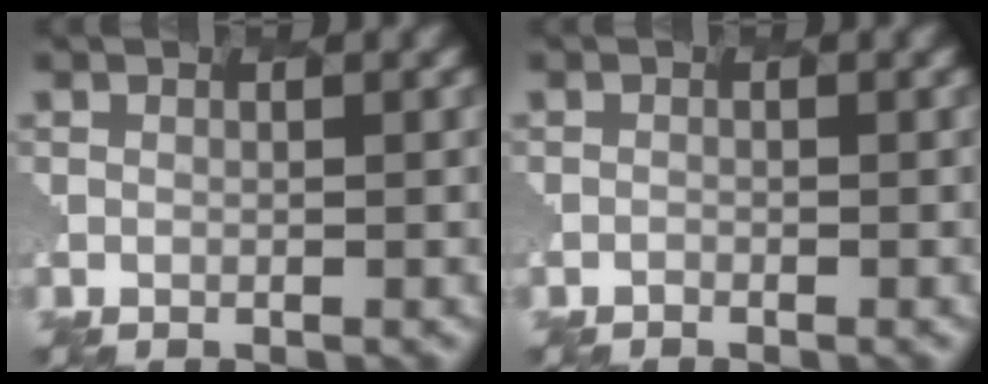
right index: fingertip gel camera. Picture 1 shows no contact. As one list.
[{"total": 1.2, "force": [-1.1, -0.2, -0.4], "torque": [-0.001, 0.004, -0.019]}]